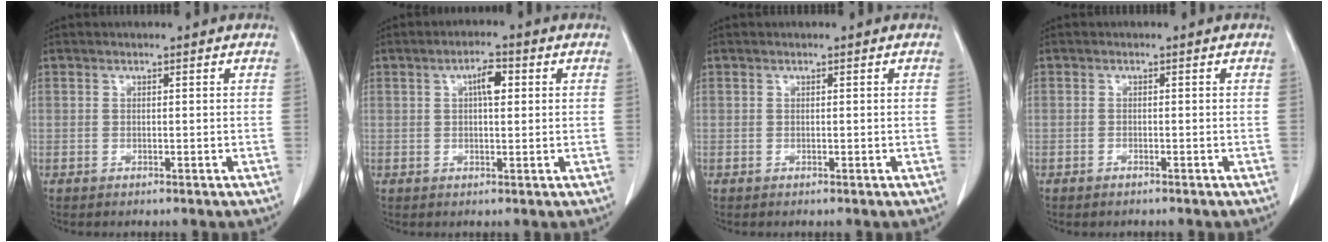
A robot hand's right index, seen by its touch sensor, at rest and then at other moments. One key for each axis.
{"total": 3.6, "fx": 1.0, "fy": 1.2, "fz": 3.2, "tx": -0.056, "ty": 0.008, "tz": 0.015}
{"total": 0.0}
{"total": 0.7, "fx": -0.6, "fy": 0.2, "fz": 0.3, "tx": -0.011, "ty": -0.001, "tz": -0.007}